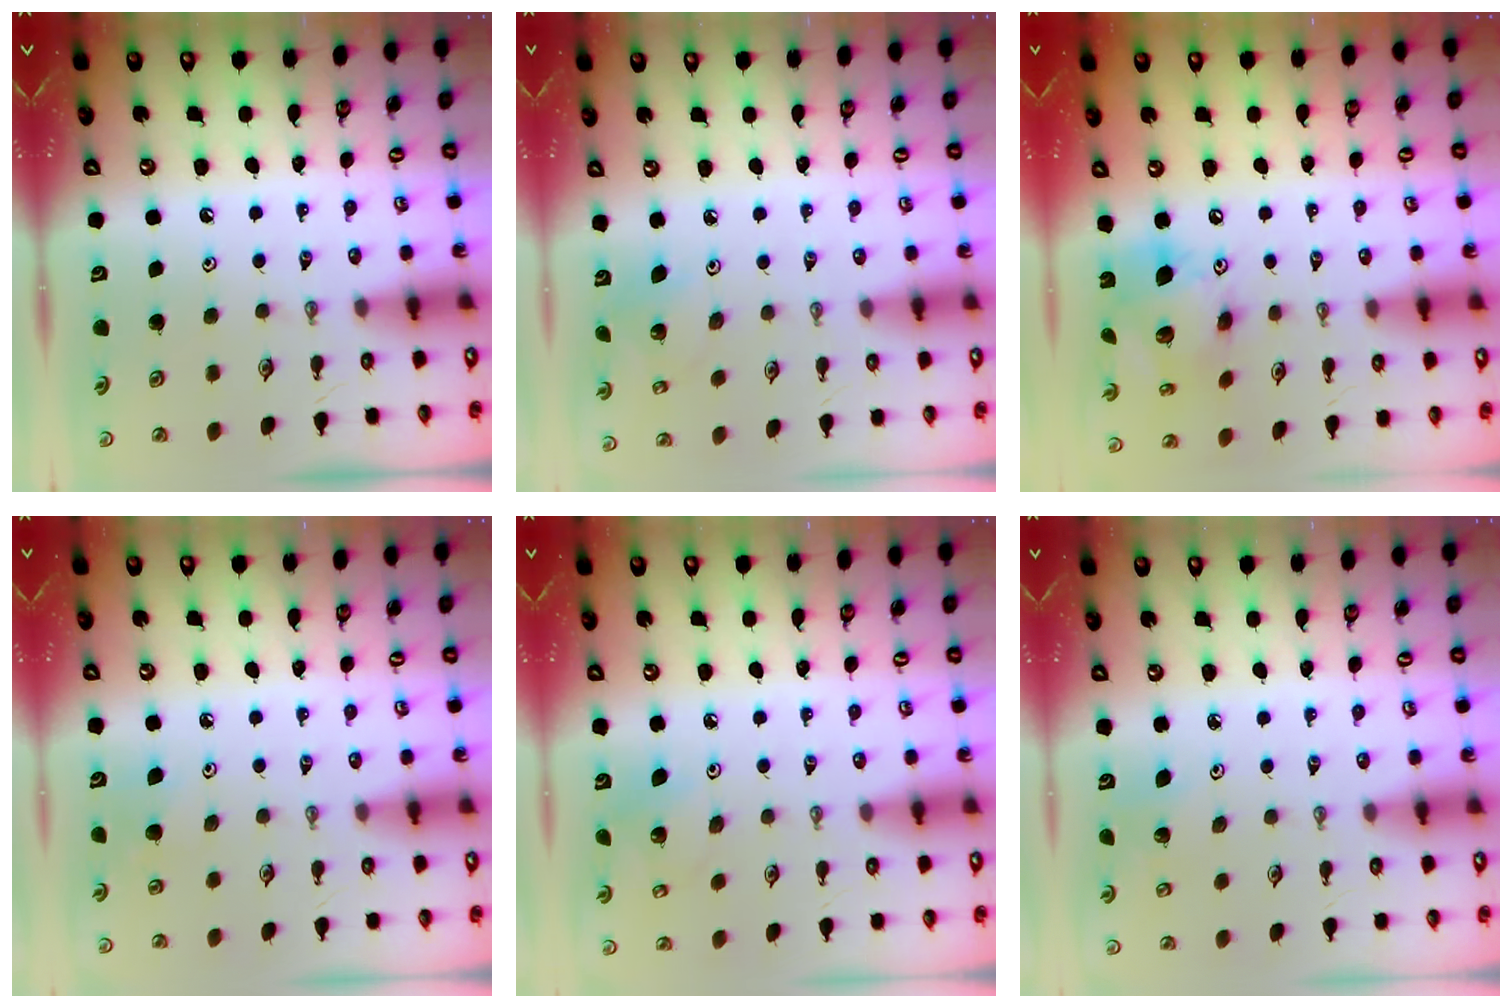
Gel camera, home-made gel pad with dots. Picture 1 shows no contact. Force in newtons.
{"total": 2.9, "press": 2.9, "slide": 0.3}
{"total": 15.3, "press": 15.2, "slide": 1.4}
{"total": 6.3, "press": 6.2, "slide": 1.2}
{"total": 4.6, "press": 4.6, "slide": 0.2}
{"total": 2.7, "press": 2.7, "slide": 0.3}